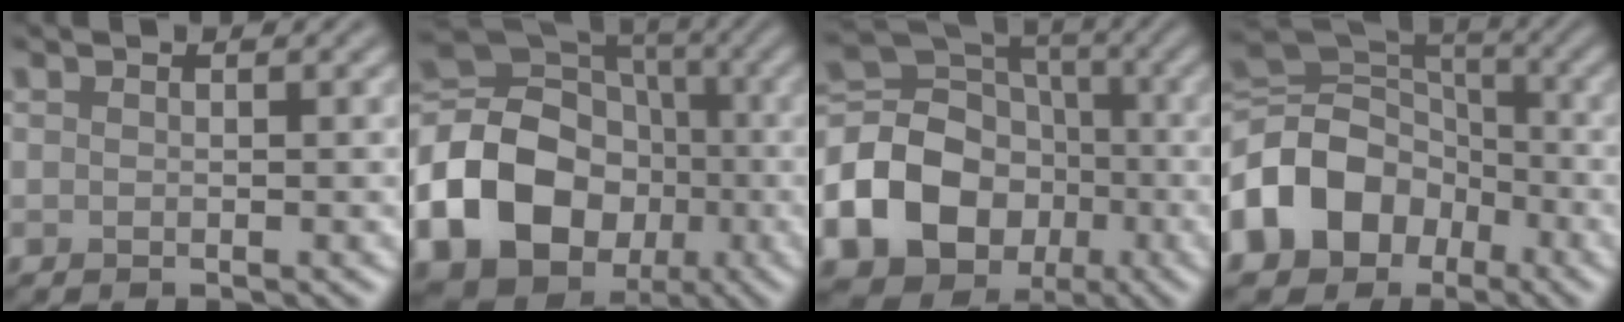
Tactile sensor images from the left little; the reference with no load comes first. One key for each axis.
{"total": 17.2, "fx": -5.2, "fy": 14.2, "fz": 8.2, "tx": -0.186, "ty": -0.012, "tz": -0.115}
{"total": 15.1, "fx": -4.9, "fy": 12.7, "fz": 6.6, "tx": -0.147, "ty": -0.022, "tz": -0.103}
{"total": 10.9, "fx": -4.3, "fy": 8.6, "fz": 5.2, "tx": -0.115, "ty": 0.002, "tz": -0.099}